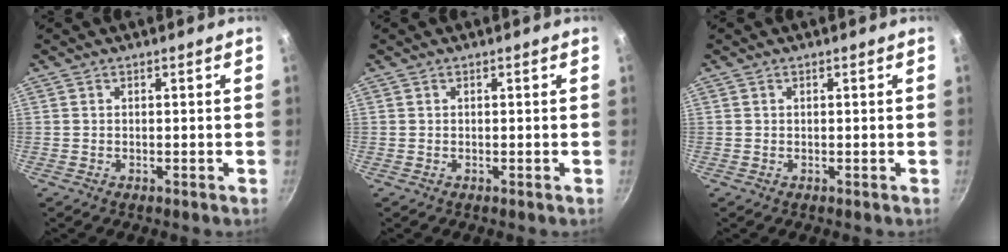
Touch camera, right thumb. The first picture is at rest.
{"total": 0.0}
{"total": 0.0}